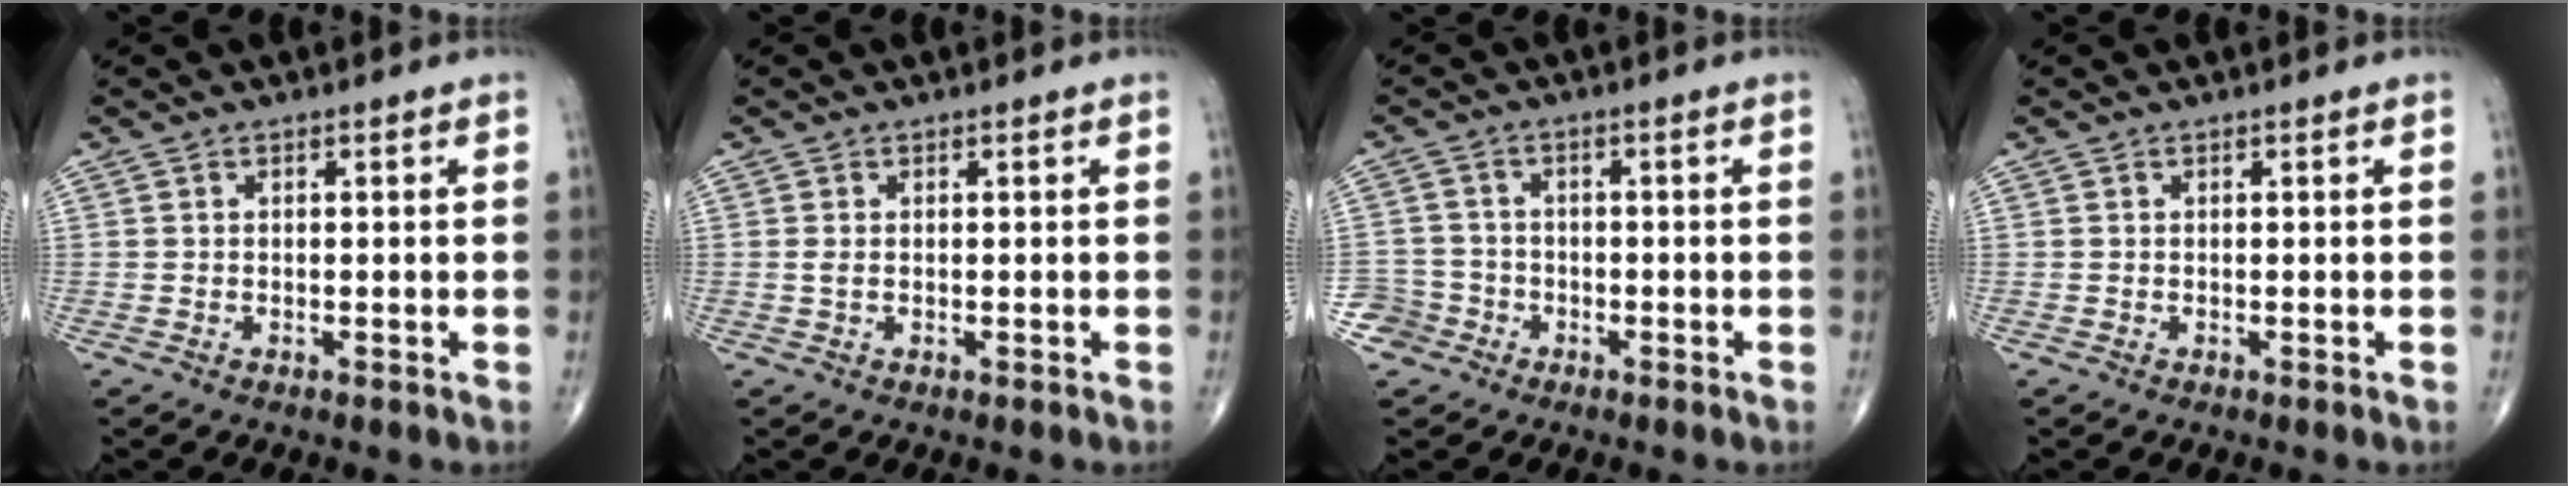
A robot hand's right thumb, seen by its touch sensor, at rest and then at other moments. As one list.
[{"total": 0.8, "force": [0.0, 0.3, 0.8], "torque": [-0.020, -0.001, 0.001]}, {"total": 4.3, "force": [-2.4, 3.5, -0.4], "torque": [0.030, 0.018, -0.049]}, {"total": 0.0}]